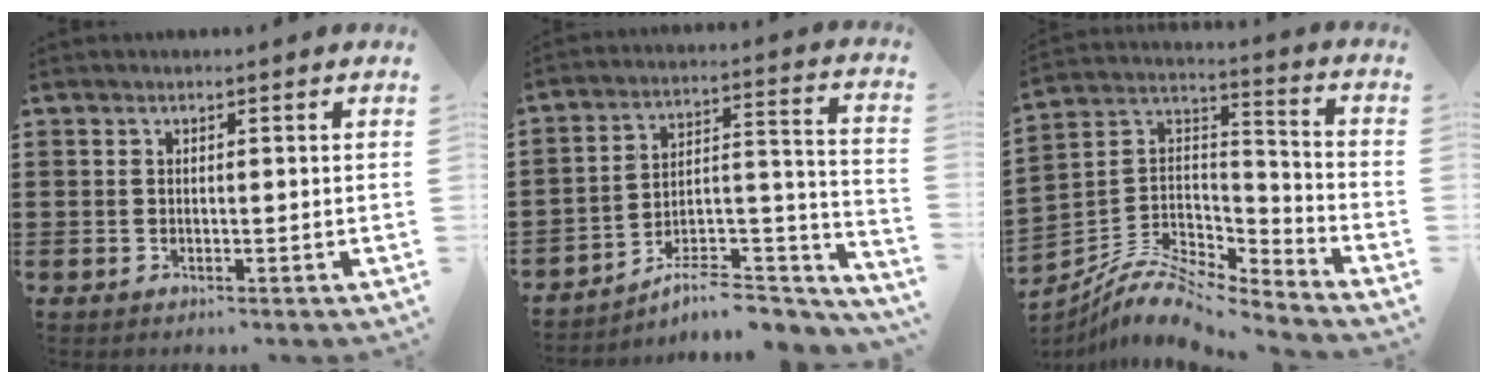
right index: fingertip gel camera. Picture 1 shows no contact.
{"total": 6.9, "force": [-5.6, 2.0, 3.4], "torque": [-0.048, -0.001, -0.105]}
{"total": 9.3, "force": [-7.8, 3.1, 4.0], "torque": [-0.083, 0.014, -0.153]}